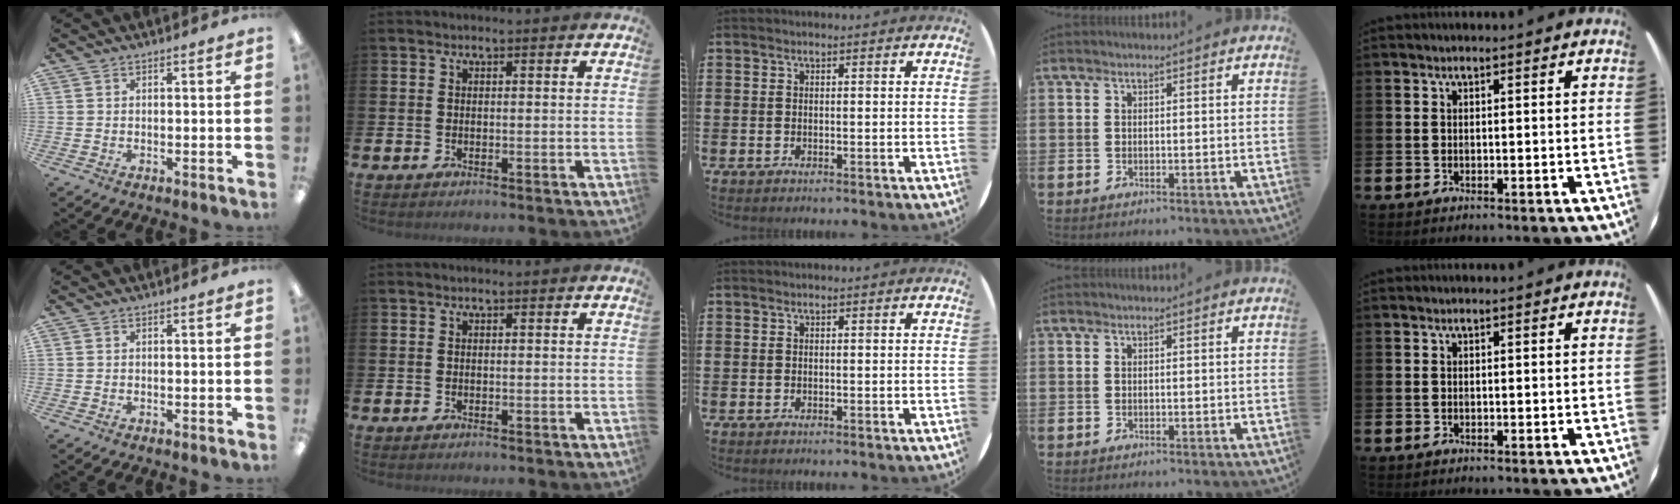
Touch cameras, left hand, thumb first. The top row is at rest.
{}